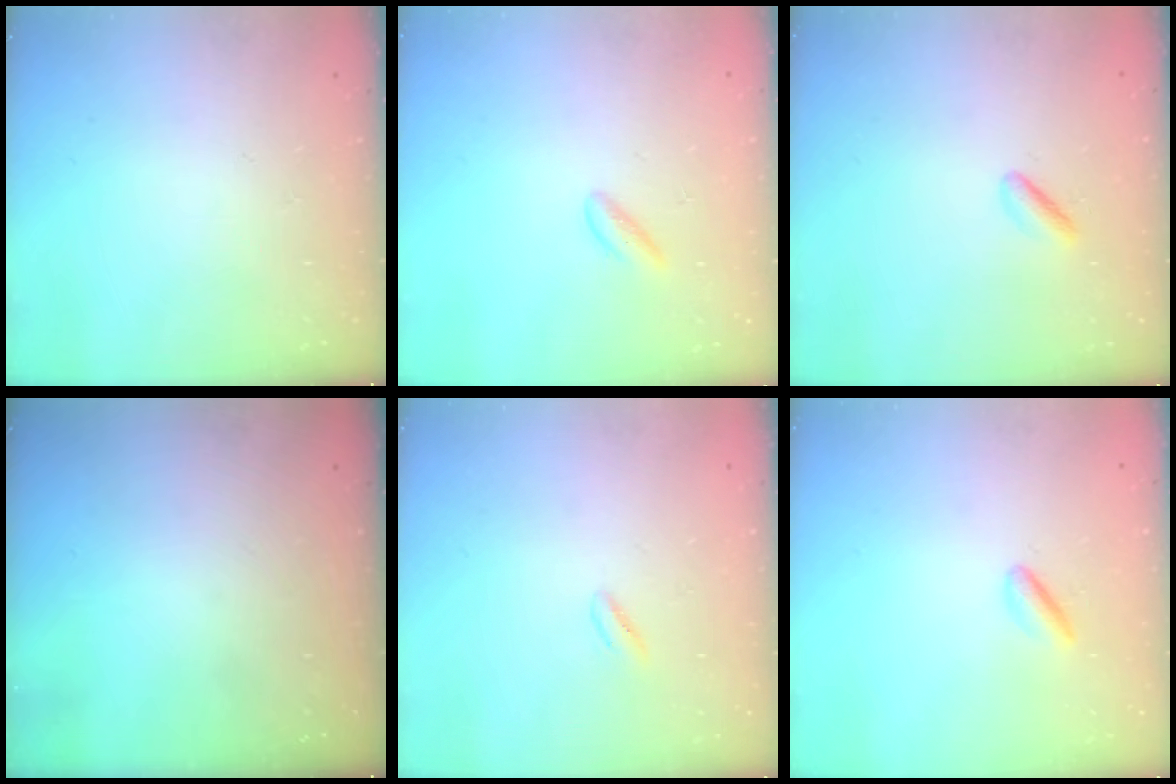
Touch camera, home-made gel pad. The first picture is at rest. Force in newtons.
{"total": 1.4, "press": 1.3, "slide": 0.3}
{"total": 2.1, "press": 1.9, "slide": 0.9}
{"total": 0.0}
{"total": 1.9, "press": 1.7, "slide": 0.8}
{"total": 2.9, "press": 2.8, "slide": 1.1}